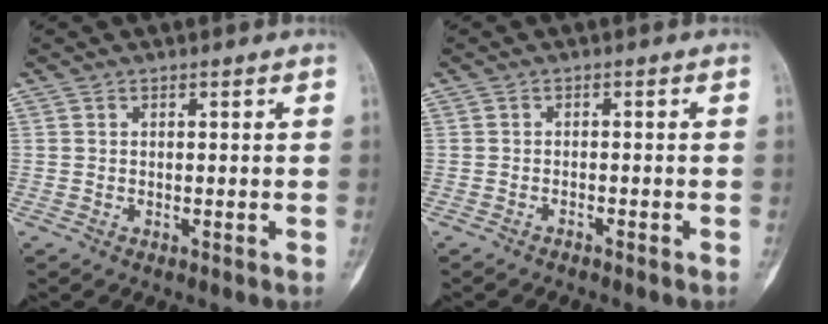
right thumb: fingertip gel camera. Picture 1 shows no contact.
{"total": 0.9, "force": [-0.8, 0.1, 0.4], "torque": [-0.012, 0.010, -0.011]}